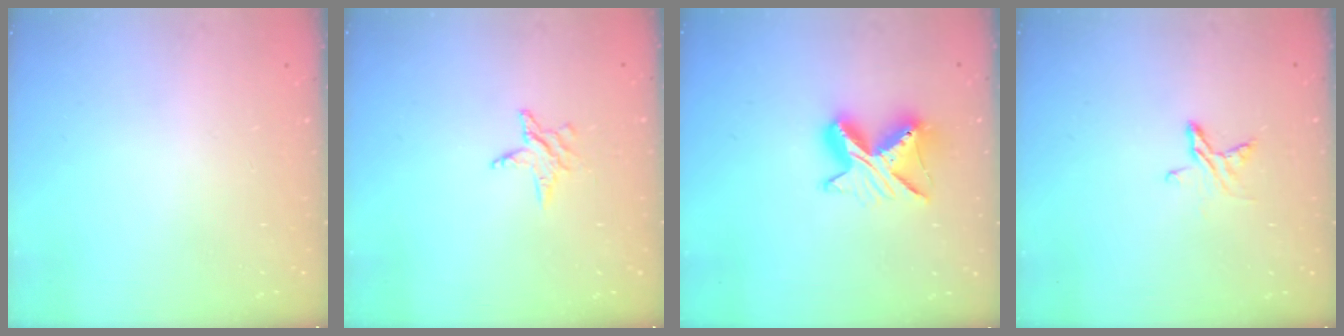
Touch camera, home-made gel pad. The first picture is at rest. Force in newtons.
{"total": 3.9, "press": 3.9, "slide": 0.4}
{"total": 9.4, "press": 9.4, "slide": 0.2}
{"total": 6.6, "press": 6.6, "slide": 0.7}